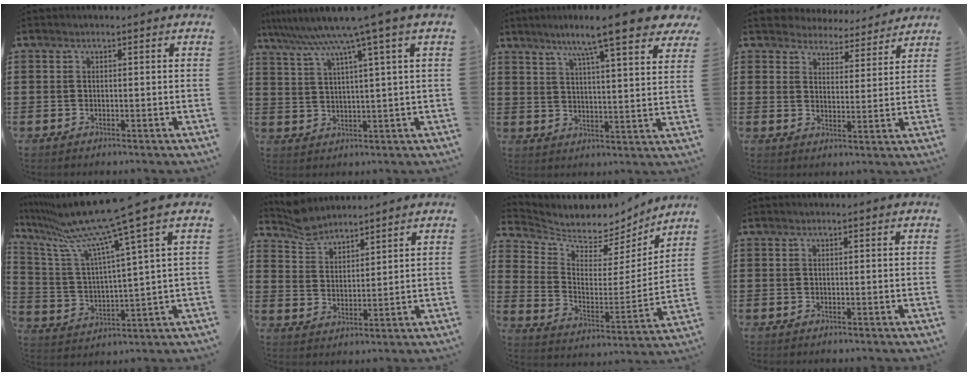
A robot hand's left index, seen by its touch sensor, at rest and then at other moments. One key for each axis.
{"total": 8.0, "fx": 5.3, "fy": -0.9, "fz": 5.9, "tx": -0.132, "ty": -0.029, "tz": 0.084}
{"total": 10.1, "fx": 7.9, "fy": 0.1, "fz": 6.3, "tx": -0.123, "ty": -0.030, "tz": 0.126}
{"total": 4.3, "fx": 4.3, "fy": 0.7, "fz": -0.2, "tx": -0.020, "ty": -0.027, "tz": 0.074}
{"total": 12.8, "fx": 9.8, "fy": -0.3, "fz": 8.2, "tx": -0.205, "ty": -0.058, "tz": 0.156}
{"total": 4.5, "fx": 4.3, "fy": 1.1, "fz": 0.5, "tx": -0.025, "ty": -0.008, "tz": 0.083}
{"total": 4.7, "fx": 4.4, "fy": 1.8, "fz": -0.1, "tx": -0.034, "ty": -0.045, "tz": 0.072}
{"total": 0.0}